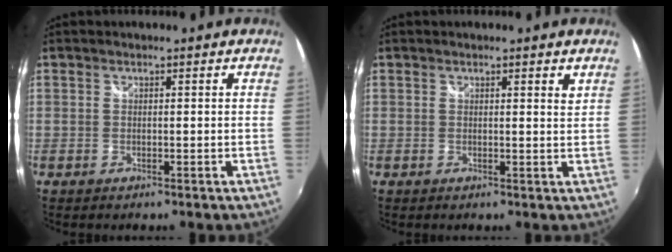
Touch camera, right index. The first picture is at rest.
{"total": 1.7, "force": [1.2, 0.1, 1.3], "torque": [-0.022, 0.005, 0.016]}